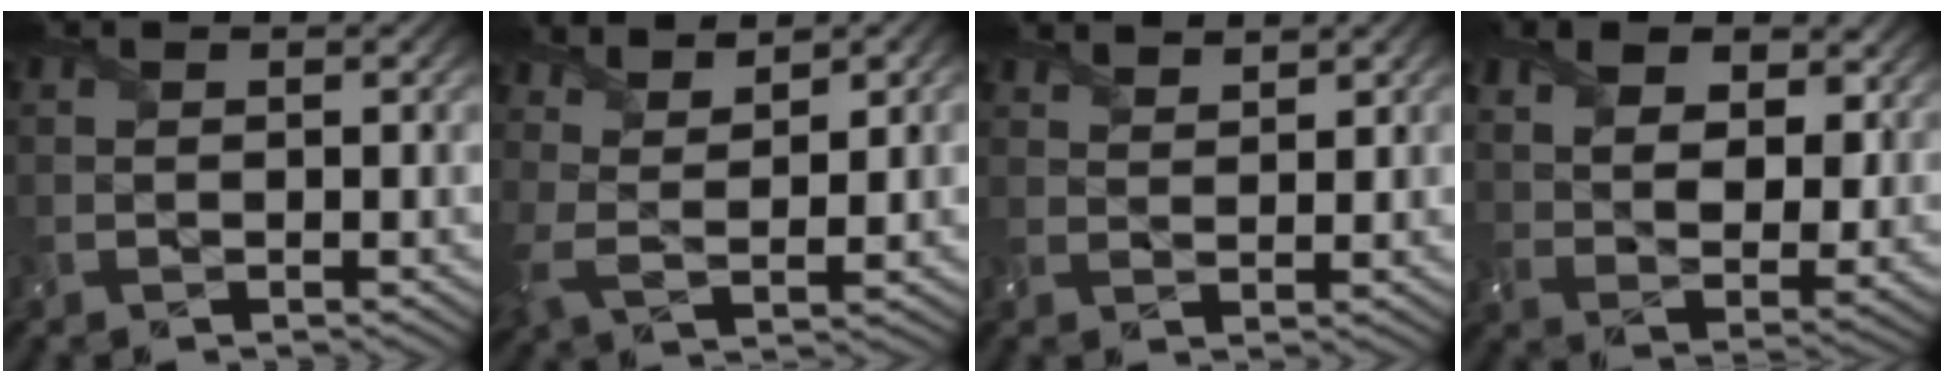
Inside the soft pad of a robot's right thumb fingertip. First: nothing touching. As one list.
[{"total": 6.2, "force": [4.3, 2.2, 3.9], "torque": [-0.085, 0.003, 0.086]}, {"total": 2.2, "force": [2.2, 0.1, -0.2], "torque": [0.001, -0.003, 0.047]}, {"total": 9.9, "force": [5.5, 5.5, 6.1], "torque": [-0.126, -0.002, 0.095]}]